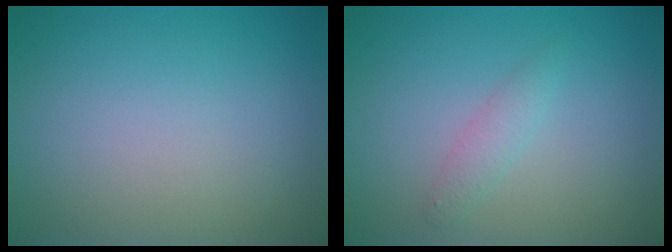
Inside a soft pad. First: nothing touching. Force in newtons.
{"total": 1.4, "press": 1.4, "slide": 0.0}